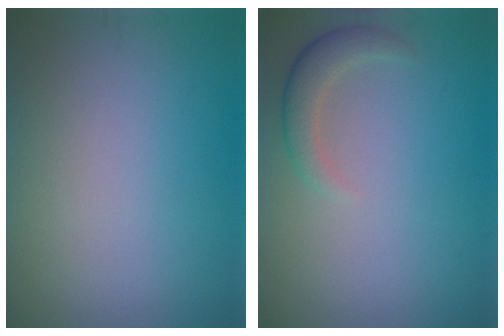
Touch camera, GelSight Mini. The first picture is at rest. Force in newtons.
{"total": 2.3, "press": 2.3, "slide": 0.3}